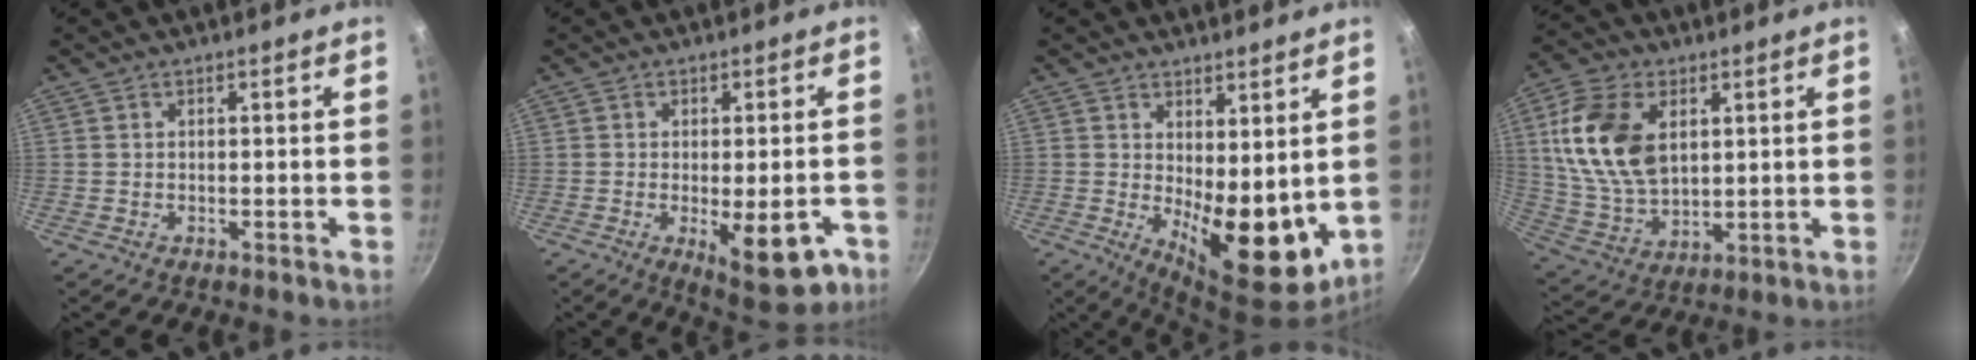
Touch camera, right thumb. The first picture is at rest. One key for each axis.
{"total": 11.3, "fx": -4.0, "fy": 4.3, "fz": 9.6, "tx": -0.101, "ty": 0.004, "tz": -0.039}
{"total": 12.4, "fx": 1.5, "fy": 5.7, "fz": 10.9, "tx": -0.125, "ty": -0.038, "tz": 0.035}
{"total": 16.6, "fx": 4.2, "fy": 10.5, "fz": 12.1, "tx": -0.217, "ty": -0.010, "tz": 0.091}